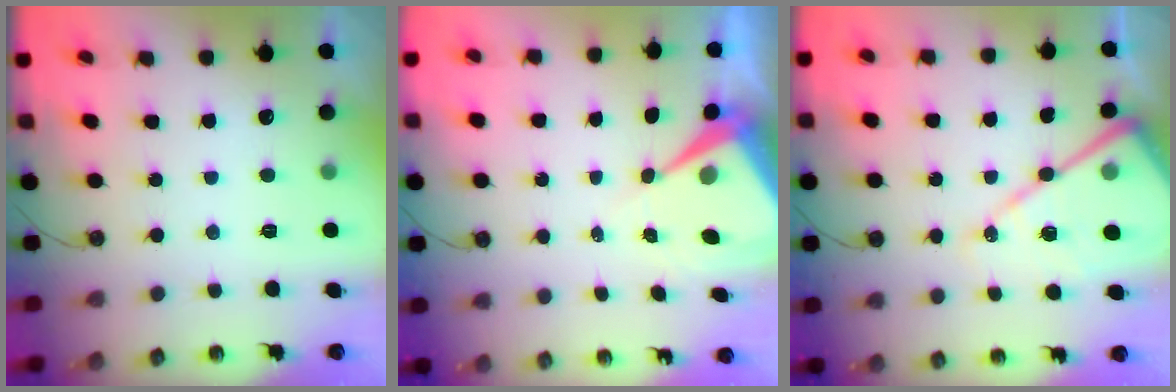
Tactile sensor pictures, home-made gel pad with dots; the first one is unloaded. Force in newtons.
{"total": 9.1, "press": 9.0, "slide": 0.8}
{"total": 18.3, "press": 18.2, "slide": 1.9}